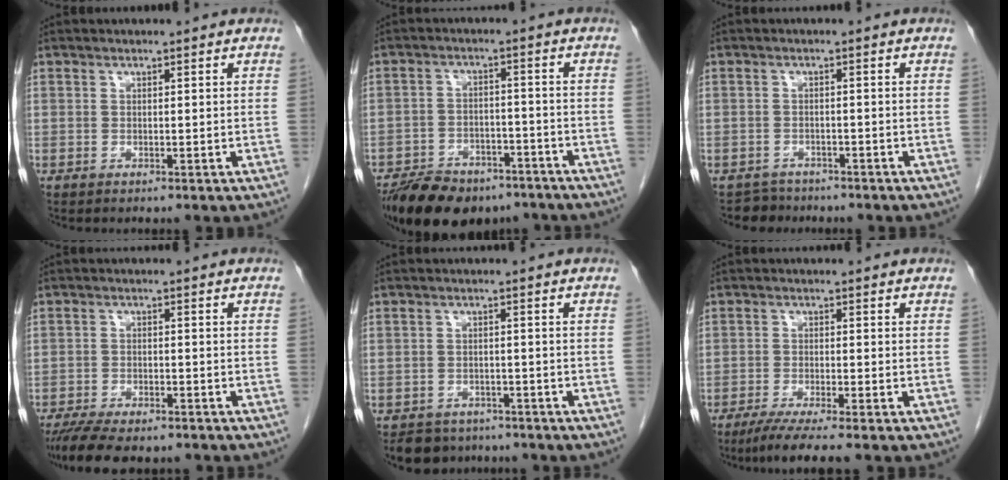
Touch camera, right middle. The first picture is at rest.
{"total": 14.1, "force": [-10.8, 6.4, 6.5], "torque": [-0.112, -0.002, -0.164]}
{"total": 2.9, "force": [-2.4, 1.3, -0.7], "torque": [0.006, 0.002, -0.041]}
{"total": 11.0, "force": [-9.2, 3.0, 5.2], "torque": [-0.083, -0.007, -0.139]}
{"total": 5.7, "force": [-4.7, 3.1, 0.5], "torque": [-0.001, 0.004, -0.069]}
{"total": 6.1, "force": [-4.7, -0.5, 3.8], "torque": [-0.060, -0.017, -0.080]}